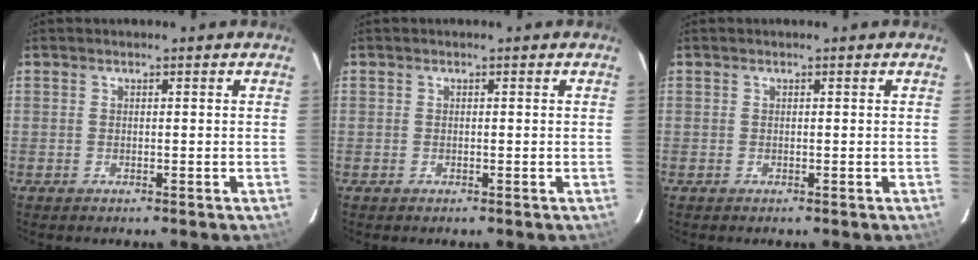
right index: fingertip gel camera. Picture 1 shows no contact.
{"total": 0.0}
{"total": 0.0}